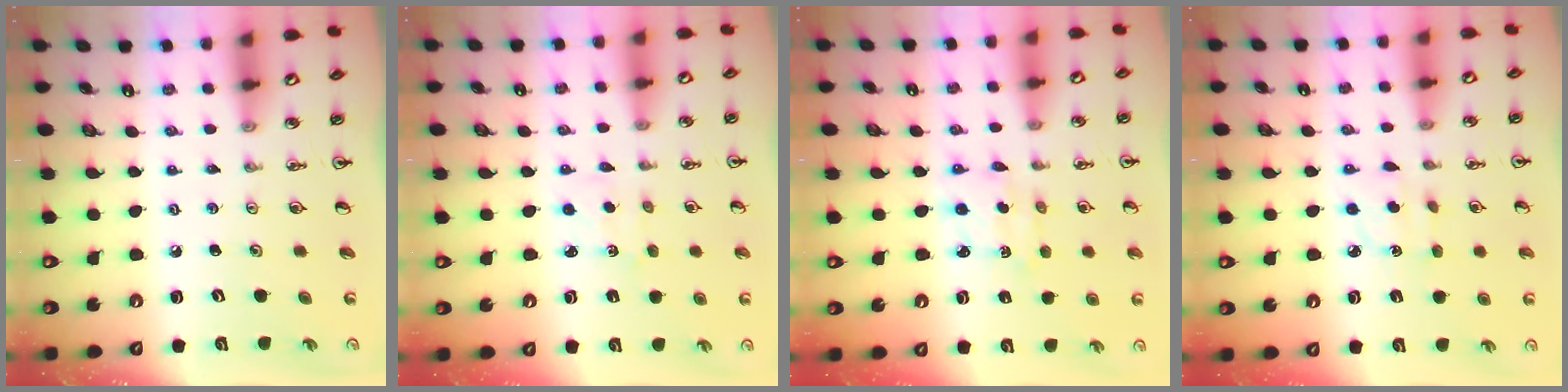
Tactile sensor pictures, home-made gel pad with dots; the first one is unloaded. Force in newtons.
{"total": 2.3, "press": 2.2, "slide": 0.3}
{"total": 2.5, "press": 2.5, "slide": 0.3}
{"total": 3.7, "press": 3.6, "slide": 0.5}